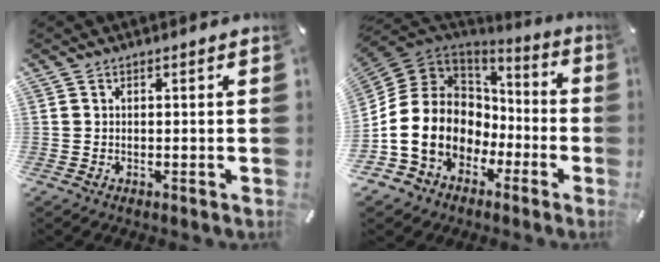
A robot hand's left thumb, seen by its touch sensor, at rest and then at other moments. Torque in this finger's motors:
{"motor_torque": [0.51, 4.49, 1.53, 1.24, 0.32]}